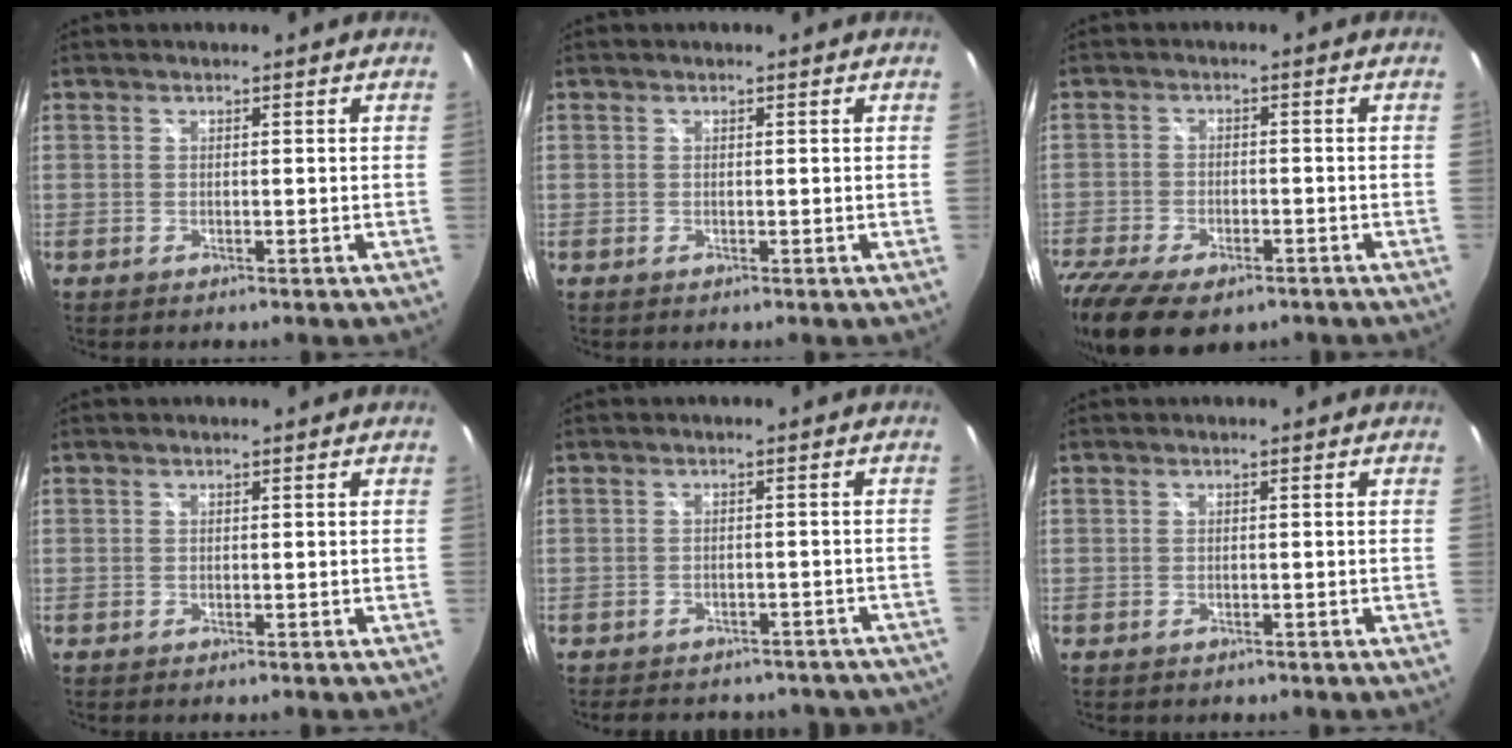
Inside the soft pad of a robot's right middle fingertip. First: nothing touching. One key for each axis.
{"total": 0.0}
{"total": 16.3, "fx": -11.1, "fy": 7.5, "fz": 9.4, "tx": -0.226, "ty": -0.058, "tz": -0.182}
{"total": 0.8, "fx": -0.7, "fy": 0.2, "fz": 0.3, "tx": -0.008, "ty": -0.003, "tz": -0.011}
{"total": 16.8, "fx": -14.4, "fy": 6.6, "fz": 5.7, "tx": -0.112, "ty": 0.010, "tz": -0.161}
{"total": 0.9, "fx": -0.8, "fy": 0.5, "fz": 0.2, "tx": -0.009, "ty": 0.000, "tz": -0.011}